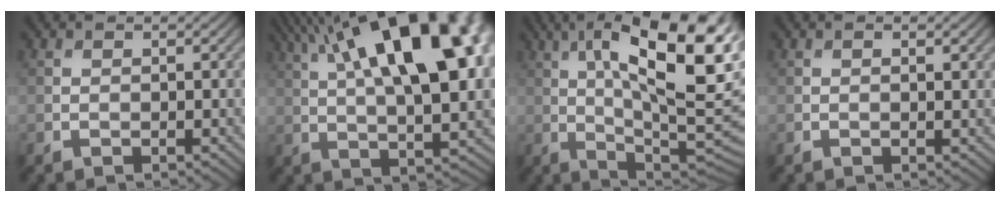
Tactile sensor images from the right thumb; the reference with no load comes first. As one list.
[{"total": 20.1, "force": [7.3, 7.7, 17.0], "torque": [-0.253, 0.053, 0.101]}, {"total": 19.1, "force": [5.5, 6.4, 17.1], "torque": [-0.255, 0.023, 0.089]}, {"total": 1.0, "force": [0.4, 0.2, 0.9], "torque": [-0.014, -0.002, 0.005]}]